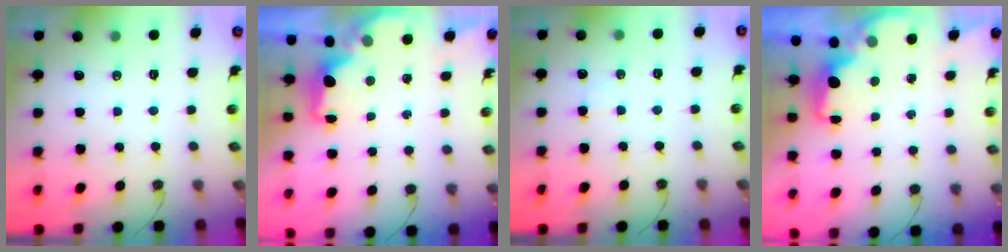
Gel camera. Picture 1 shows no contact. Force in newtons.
{"total": 2.0, "press": 1.8, "slide": 0.8}
{"total": 3.0, "press": 2.9, "slide": 0.8}
{"total": 1.9, "press": 1.8, "slide": 0.7}